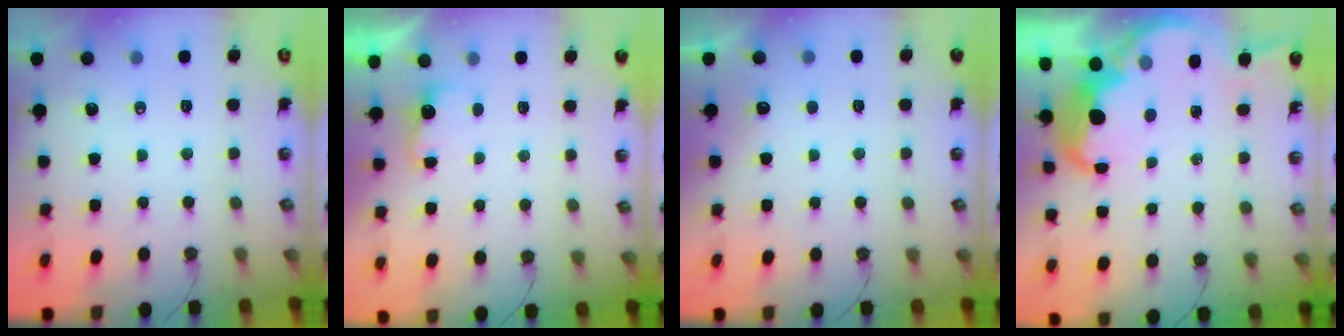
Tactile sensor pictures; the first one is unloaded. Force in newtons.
{"total": 2.6, "press": 2.4, "slide": 1.0}
{"total": 3.1, "press": 2.9, "slide": 1.0}
{"total": 7.8, "press": 7.8, "slide": 0.6}